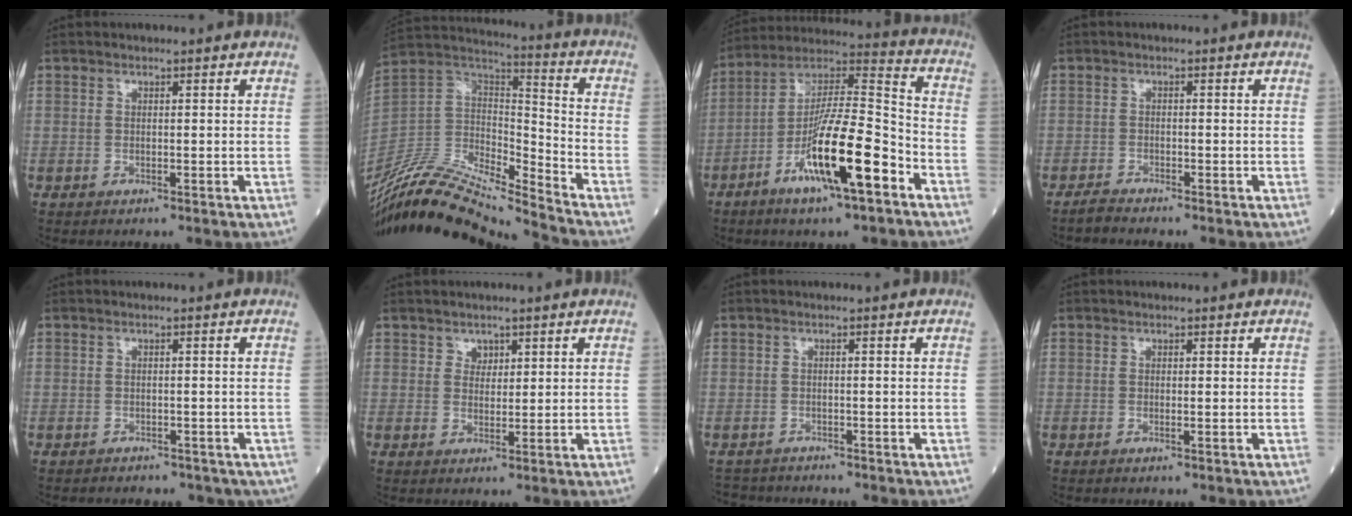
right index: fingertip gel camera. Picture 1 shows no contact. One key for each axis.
{"total": 21.4, "fx": -19.5, "fy": 1.3, "fz": 8.5, "tx": -0.188, "ty": 0.014, "tz": -0.360}
{"total": 17.3, "fx": -7.7, "fy": 2.2, "fz": 15.3, "tx": -0.283, "ty": -0.007, "tz": -0.136}
{"total": 1.6, "fx": -1.6, "fy": -0.2, "fz": 0.0, "tx": -0.006, "ty": -0.006, "tz": -0.032}
{"total": 6.3, "fx": -5.1, "fy": 3.3, "fz": 1.7, "tx": -0.022, "ty": 0.005, "tz": -0.049}
{"total": 1.8, "fx": 1.1, "fy": 1.3, "fz": 0.5, "tx": 0.000, "ty": -0.001, "tz": 0.016}
{"total": 3.2, "fx": -2.9, "fy": 1.0, "fz": -0.7, "tx": 0.008, "ty": -0.006, "tz": -0.054}
{"total": 0.5, "fx": -0.1, "fy": 0.0, "fz": 0.5, "tx": -0.014, "ty": -0.001, "tz": -0.002}